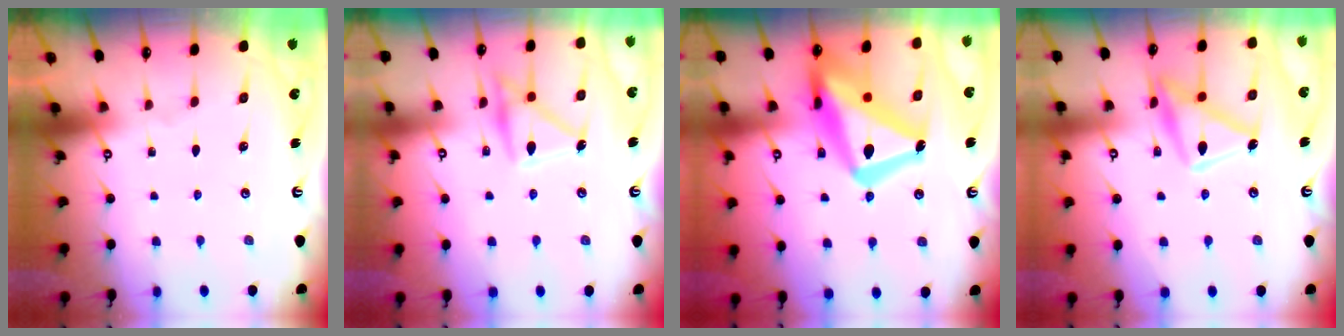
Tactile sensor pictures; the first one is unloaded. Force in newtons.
{"total": 16.9, "press": 16.9, "slide": 0.8}
{"total": 21.9, "press": 21.8, "slide": 2.1}
{"total": 15.2, "press": 15.1, "slide": 1.1}